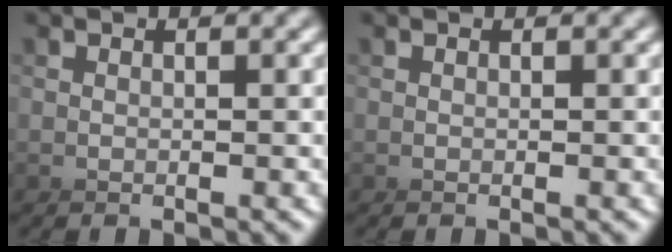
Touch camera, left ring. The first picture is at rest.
{"total": 0.0}